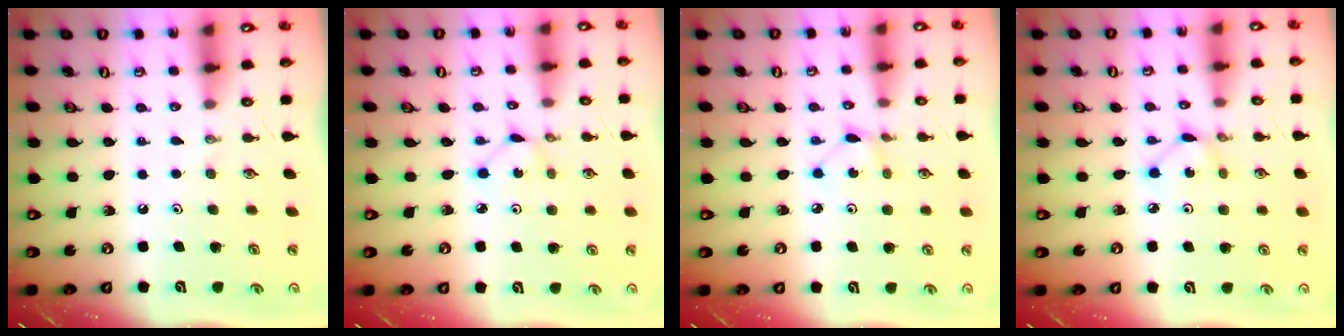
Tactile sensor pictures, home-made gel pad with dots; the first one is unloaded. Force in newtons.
{"total": 1.3, "press": 1.3, "slide": 0.2}
{"total": 2.1, "press": 2.0, "slide": 0.3}
{"total": 2.1, "press": 2.1, "slide": 0.1}